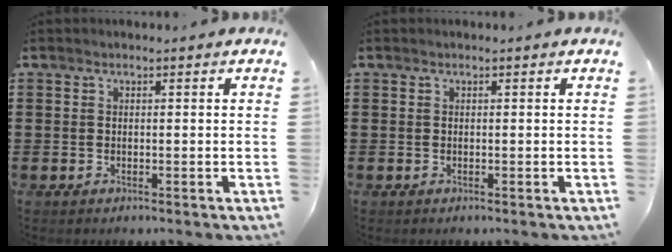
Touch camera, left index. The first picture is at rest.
{"total": 0.0}